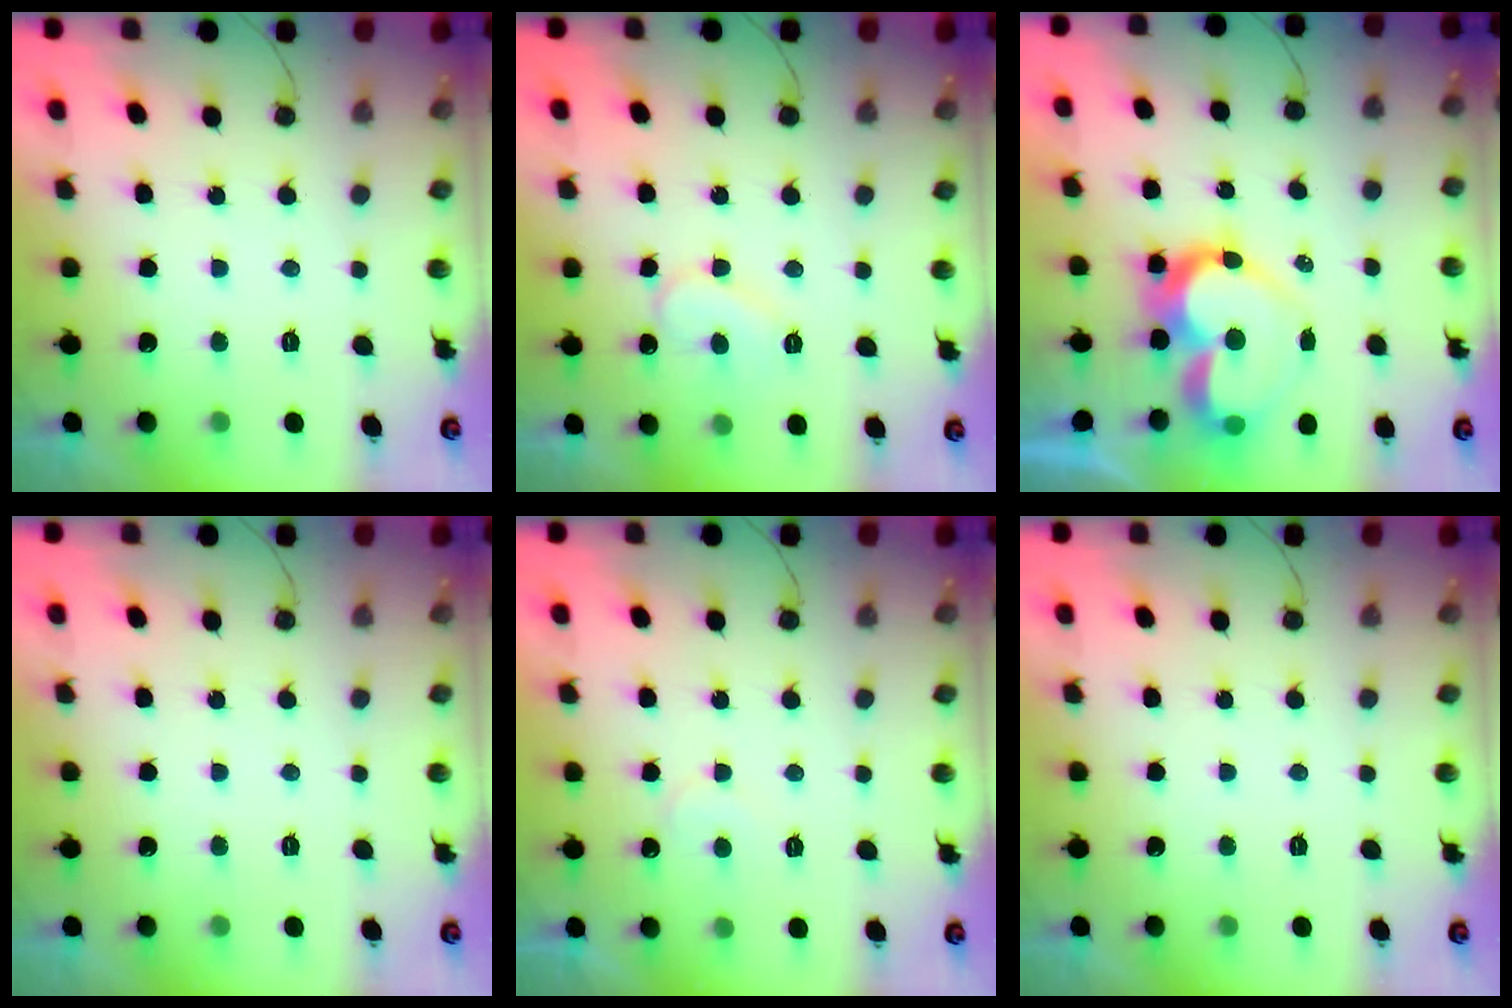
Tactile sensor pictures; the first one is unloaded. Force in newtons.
{"total": 7.9, "press": 7.8, "slide": 0.6}
{"total": 15.4, "press": 15.3, "slide": 1.2}
{"total": 0.0}
{"total": 6.4, "press": 6.3, "slide": 0.5}
{"total": 0.0}